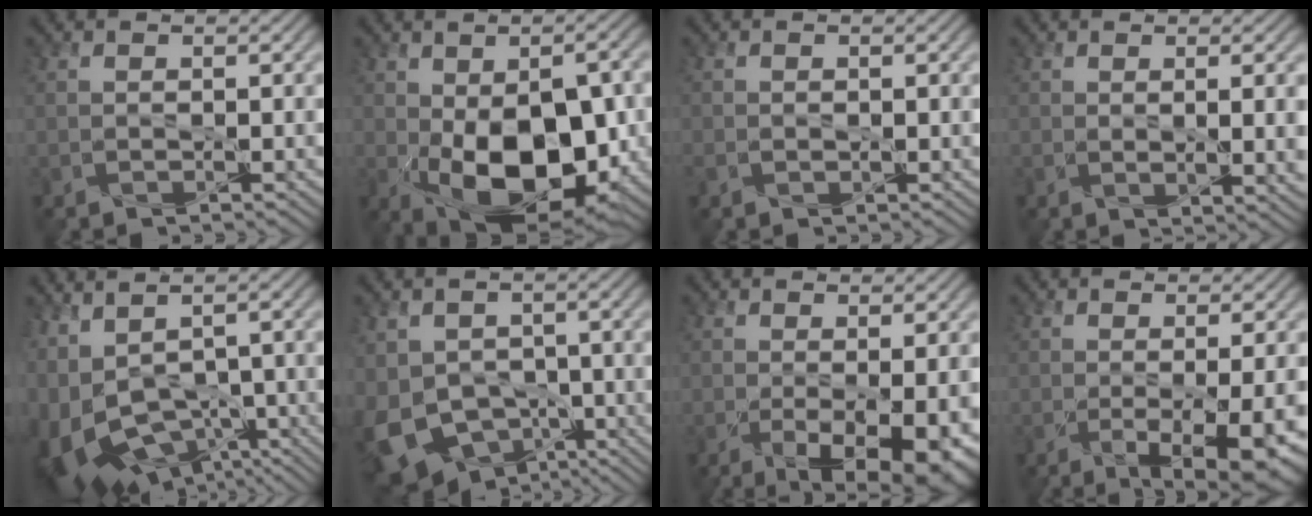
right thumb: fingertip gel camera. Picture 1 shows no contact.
{"total": 15.4, "force": [-3.4, 8.9, 12.0], "torque": [-0.195, -0.038, -0.044]}
{"total": 1.2, "force": [-0.2, 0.9, 0.7], "torque": [-0.018, -0.007, -0.004]}
{"total": 4.6, "force": [0.5, 1.4, 4.3], "torque": [-0.063, -0.004, 0.012]}
{"total": 11.9, "force": [-1.9, 7.5, 9.0], "torque": [-0.220, -0.024, 0.013]}
{"total": 11.5, "force": [-3.3, 9.1, 6.3], "torque": [-0.168, -0.040, -0.055]}
{"total": 7.7, "force": [-1.8, 3.2, 6.8], "torque": [-0.116, -0.032, -0.001]}
{"total": 7.3, "force": [-1.9, 2.2, 6.7], "torque": [-0.101, -0.025, -0.008]}